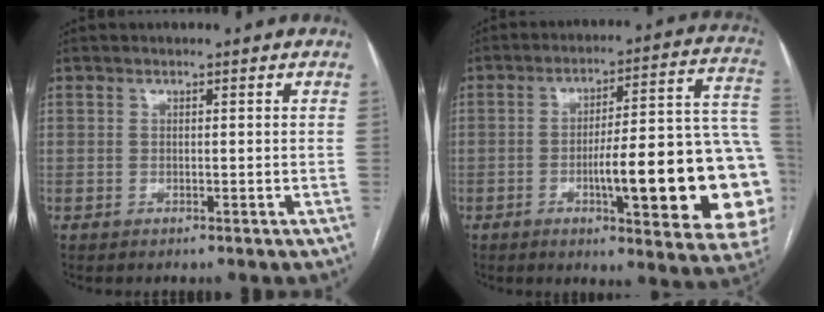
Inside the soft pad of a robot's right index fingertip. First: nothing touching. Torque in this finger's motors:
{"motor_torque": [0.92, -0.20, 0.62, 0.21]}